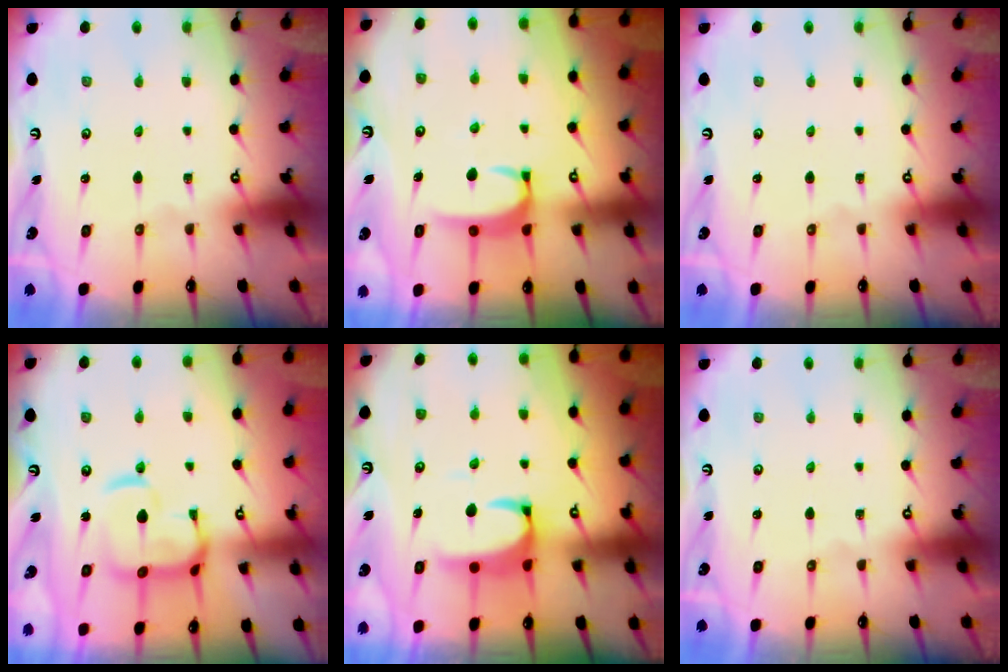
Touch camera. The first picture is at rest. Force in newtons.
{"total": 2.8, "press": 2.8, "slide": 0.4}
{"total": 0.0}
{"total": 9.2, "press": 9.1, "slide": 1.0}
{"total": 2.2, "press": 2.0, "slide": 0.9}
{"total": 0.0}